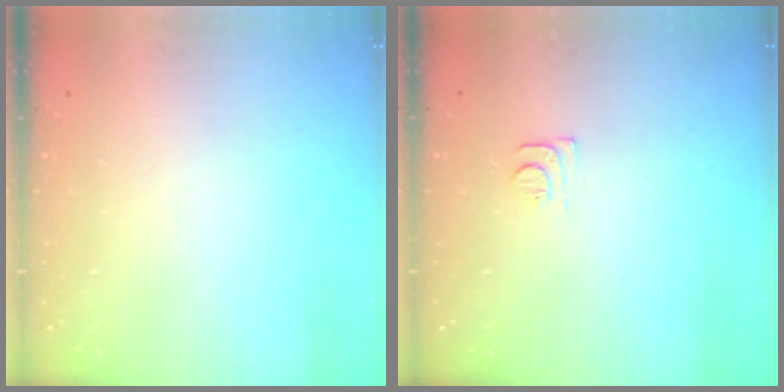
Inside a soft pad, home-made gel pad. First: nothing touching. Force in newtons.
{"total": 6.2, "press": 6.1, "slide": 0.6}